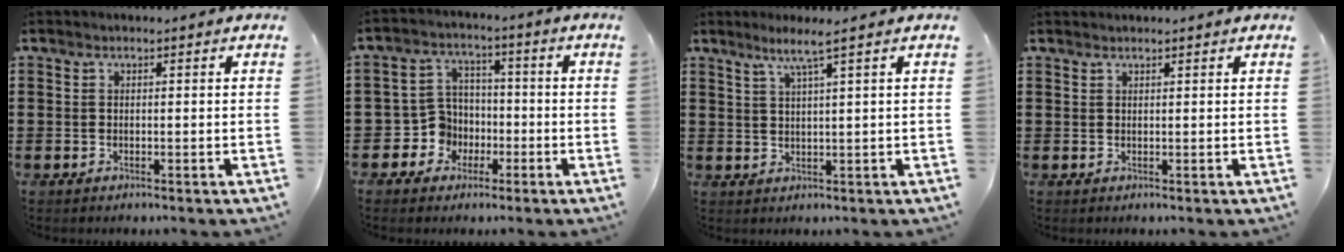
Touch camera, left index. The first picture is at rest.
{"total": 6.4, "force": [-1.8, 5.9, 1.7], "torque": [-0.072, 0.007, -0.036]}
{"total": 3.6, "force": [2.0, -0.6, 2.9], "torque": [-0.062, 0.000, 0.033]}
{"total": 0.7, "force": [0.7, 0.0, 0.2], "torque": [-0.004, -0.001, 0.015]}